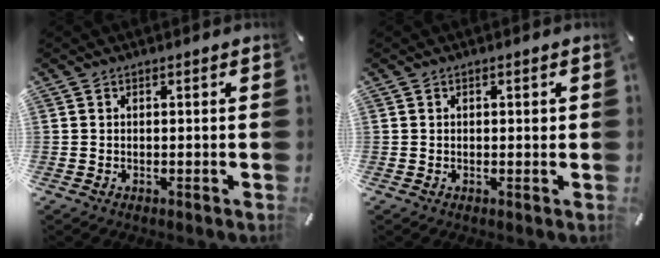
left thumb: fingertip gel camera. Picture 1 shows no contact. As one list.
[{"total": 0.8, "force": [0.2, 0.4, 0.6], "torque": [-0.011, 0.003, 0.003]}]